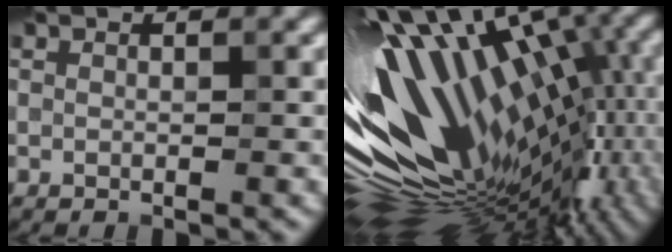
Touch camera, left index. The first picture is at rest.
{"total": 16.8, "force": [0.1, 7.5, 15.0], "torque": [-0.259, -0.009, 0.010]}